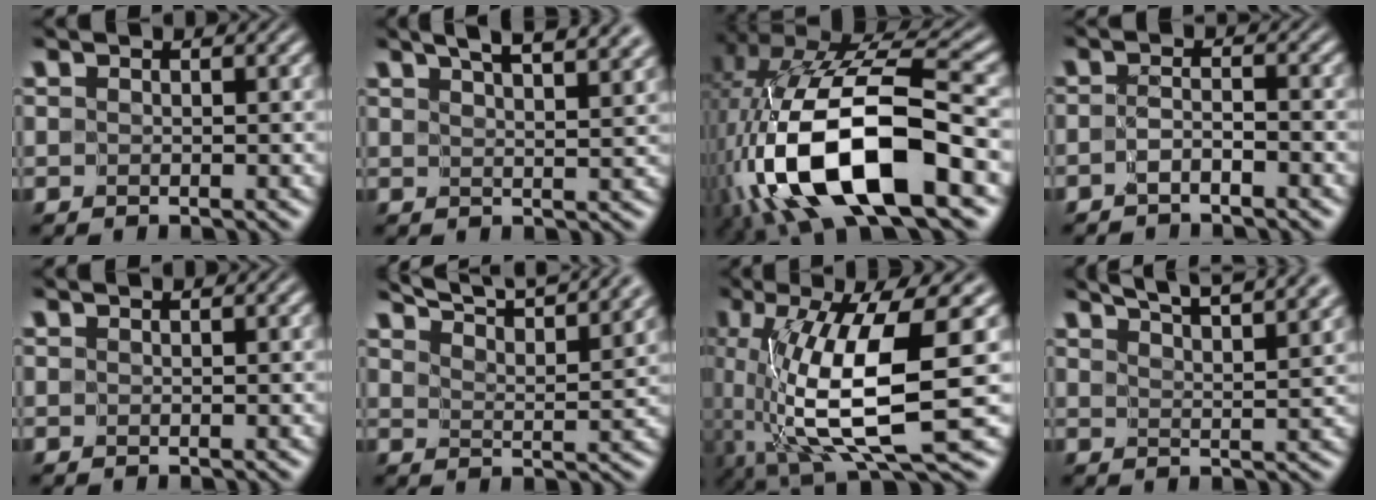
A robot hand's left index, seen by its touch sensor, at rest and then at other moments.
{"total": 8.4, "force": [6.2, 2.4, 5.0], "torque": [-0.037, 0.033, 0.052]}
{"total": 15.7, "force": [-5.2, 7.0, 13.0], "torque": [-0.252, -0.012, -0.085]}
{"total": 1.5, "force": [-1.4, -0.2, 0.6], "torque": [-0.012, -0.005, -0.028]}
{"total": 0.5, "force": [0.5, 0.0, 0.2], "torque": [-0.003, -0.003, 0.003]}
{"total": 9.5, "force": [8.2, 1.8, 4.4], "torque": [-0.052, 0.020, 0.089]}
{"total": 11.8, "force": [-1.0, 3.1, 11.4], "torque": [-0.212, -0.014, -0.008]}
{"total": 9.0, "force": [7.3, 2.1, 4.8], "torque": [-0.037, 0.030, 0.063]}